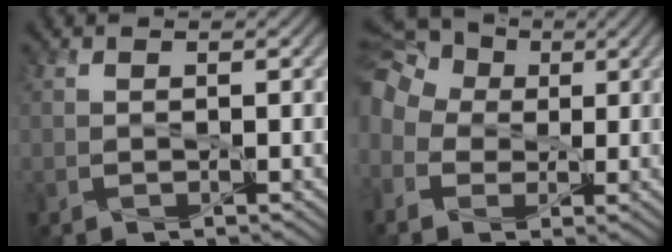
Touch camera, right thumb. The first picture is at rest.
{"total": 13.0, "force": [1.7, 10.4, 7.6], "torque": [-0.224, 0.013, -0.001]}